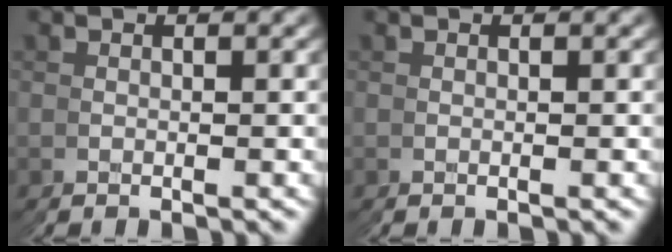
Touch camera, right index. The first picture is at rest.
{"total": 0.0}